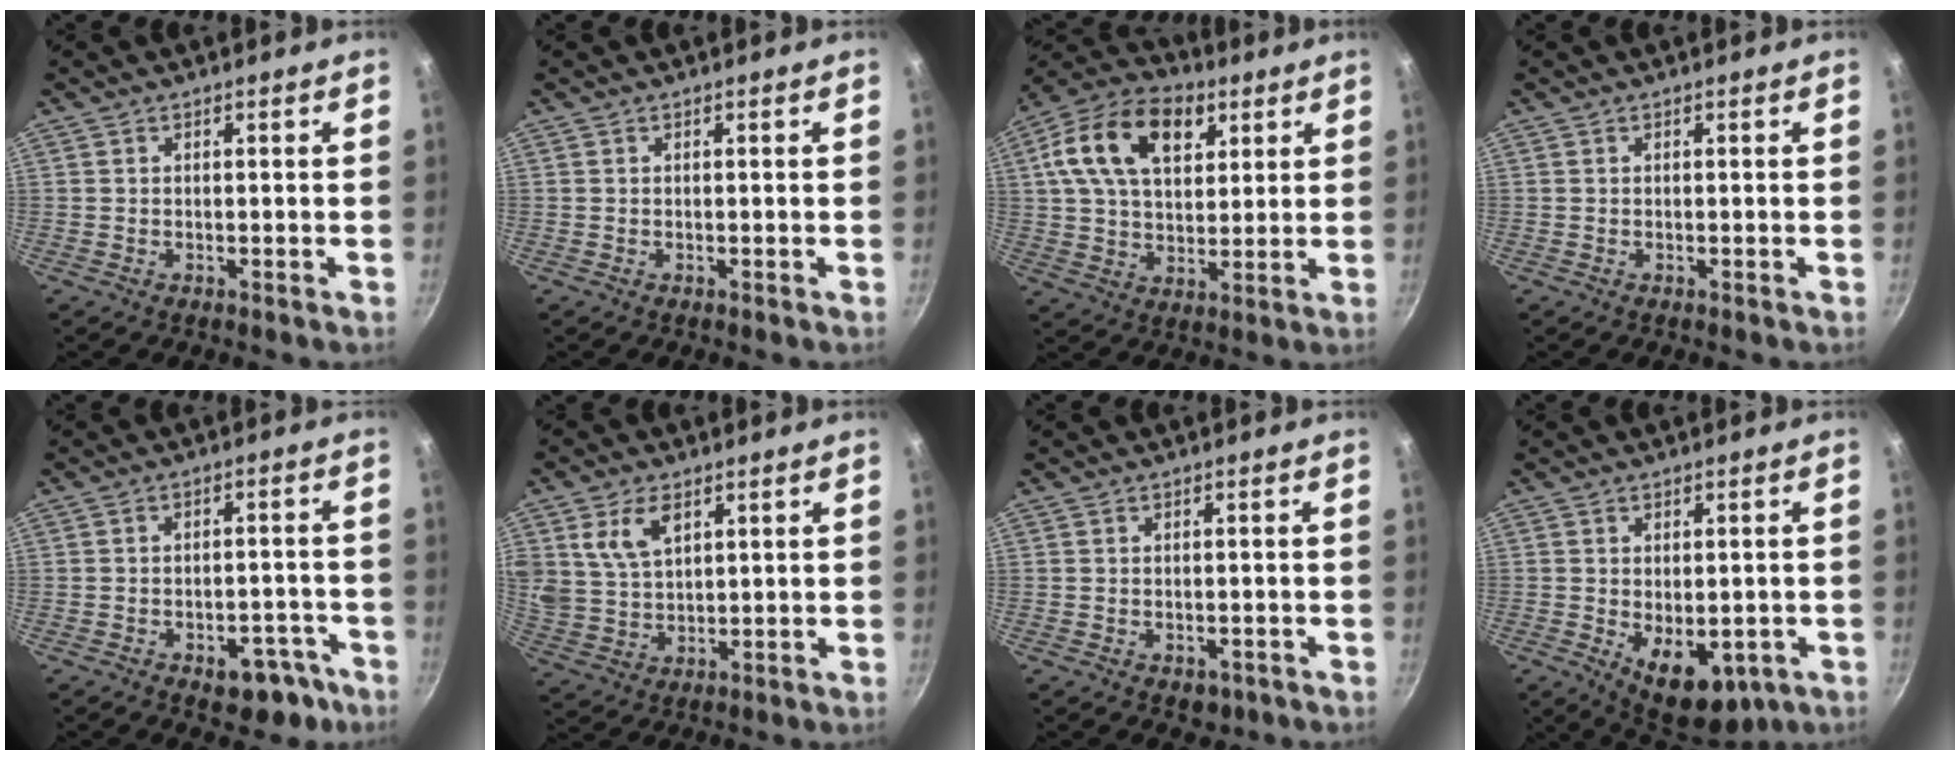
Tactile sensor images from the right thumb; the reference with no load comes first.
{"total": 0.0}
{"total": 17.9, "force": [6.5, 11.1, 12.4], "torque": [-0.197, 0.002, 0.099]}
{"total": 0.0}
{"total": 8.6, "force": [-4.8, 5.2, 5.0], "torque": [-0.019, 0.043, -0.048]}
{"total": 8.7, "force": [3.9, 5.5, 5.4], "torque": [-0.090, -0.017, 0.083]}
{"total": 2.8, "force": [-1.1, 1.8, 1.8], "torque": [-0.020, 0.000, -0.007]}
{"total": 11.2, "force": [-3.0, 6.5, 8.5], "torque": [-0.090, -0.009, -0.025]}